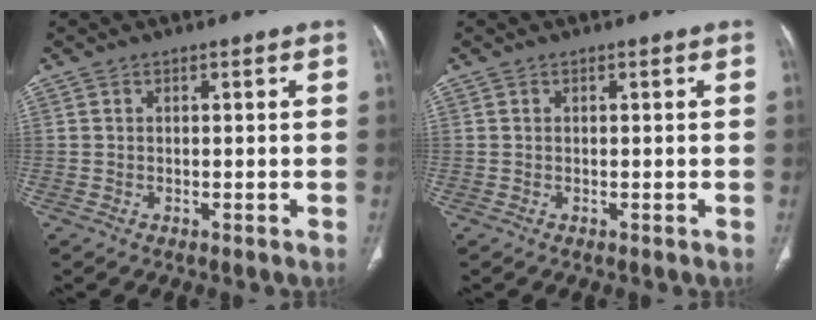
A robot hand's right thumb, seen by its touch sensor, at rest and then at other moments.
{"total": 0.0}